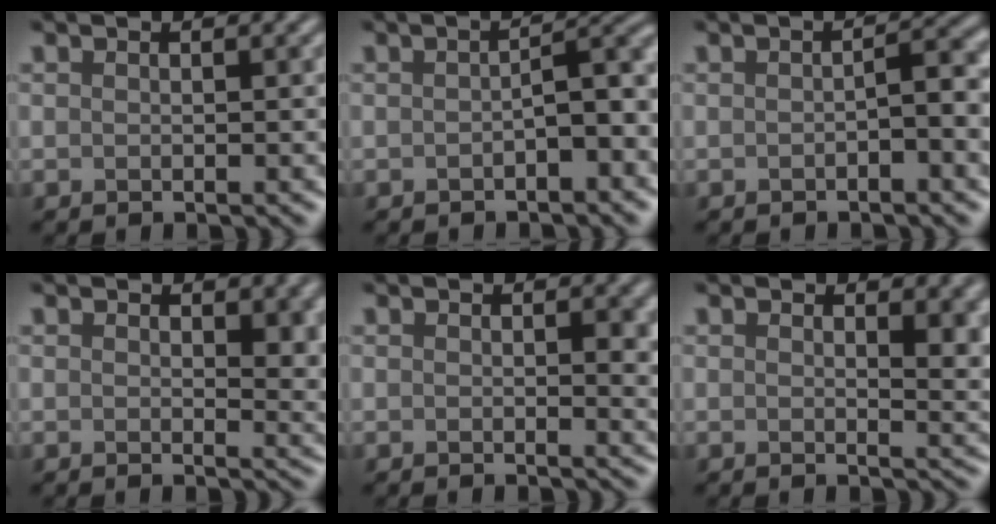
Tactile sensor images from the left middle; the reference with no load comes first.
{"total": 3.4, "force": [-1.0, 1.0, 3.1], "torque": [-0.045, 0.013, -0.019]}
{"total": 2.5, "force": [-0.6, 0.6, 2.3], "torque": [-0.037, 0.007, -0.011]}
{"total": 3.3, "force": [0.9, 1.6, 2.8], "torque": [-0.028, -0.006, 0.015]}
{"total": 2.0, "force": [0.2, 0.6, 1.9], "torque": [-0.022, -0.007, 0.003]}
{"total": 3.5, "force": [1.2, 1.5, 2.9], "torque": [-0.031, -0.006, 0.021]}